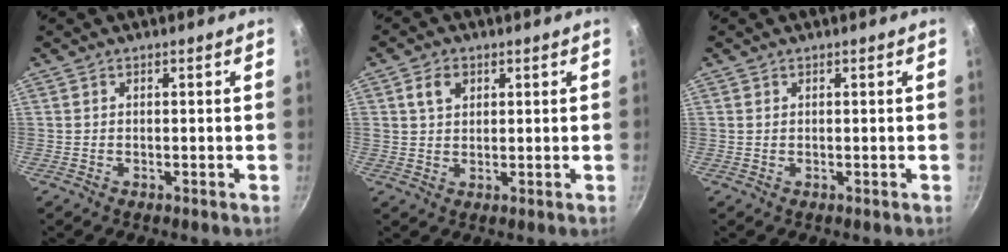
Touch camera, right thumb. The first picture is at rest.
{"total": 4.0, "force": [1.5, 2.8, 2.5], "torque": [-0.035, 0.001, 0.025]}
{"total": 0.0}